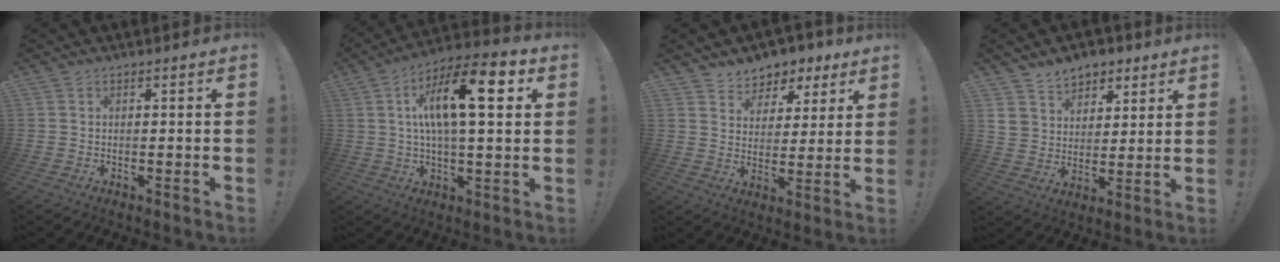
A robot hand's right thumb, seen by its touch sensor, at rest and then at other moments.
{"total": 18.3, "force": [5.5, 6.1, 16.3], "torque": [-0.269, -0.006, 0.076]}
{"total": 6.3, "force": [4.3, 4.6, 0.6], "torque": [0.005, -0.043, 0.082]}
{"total": 9.1, "force": [6.2, 6.6, 1.2], "torque": [-0.015, -0.047, 0.123]}